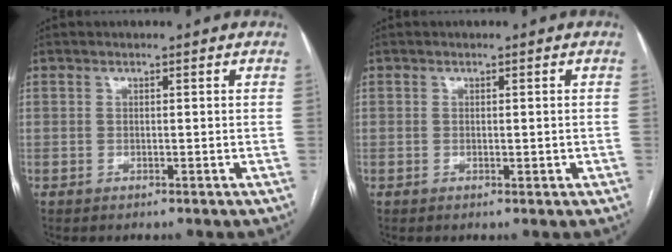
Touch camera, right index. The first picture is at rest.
{"total": 0.8, "force": [-0.1, 0.5, 0.7], "torque": [-0.009, 0.001, 0.002]}